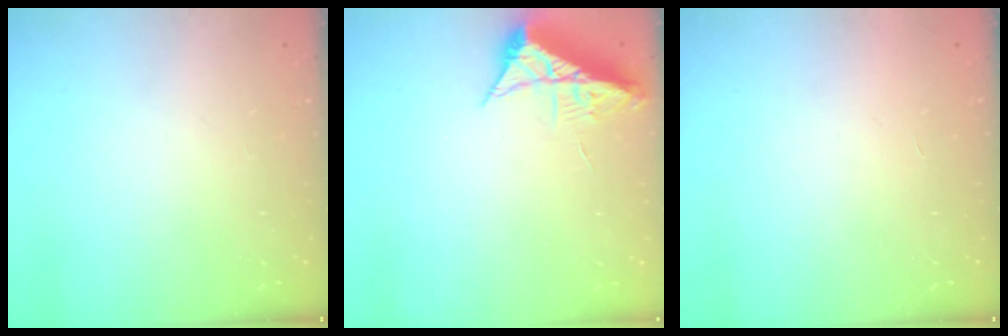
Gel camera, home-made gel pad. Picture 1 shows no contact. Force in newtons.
{"total": 7.3, "press": 7.3, "slide": 0.2}
{"total": 1.7, "press": 1.7, "slide": 0.1}